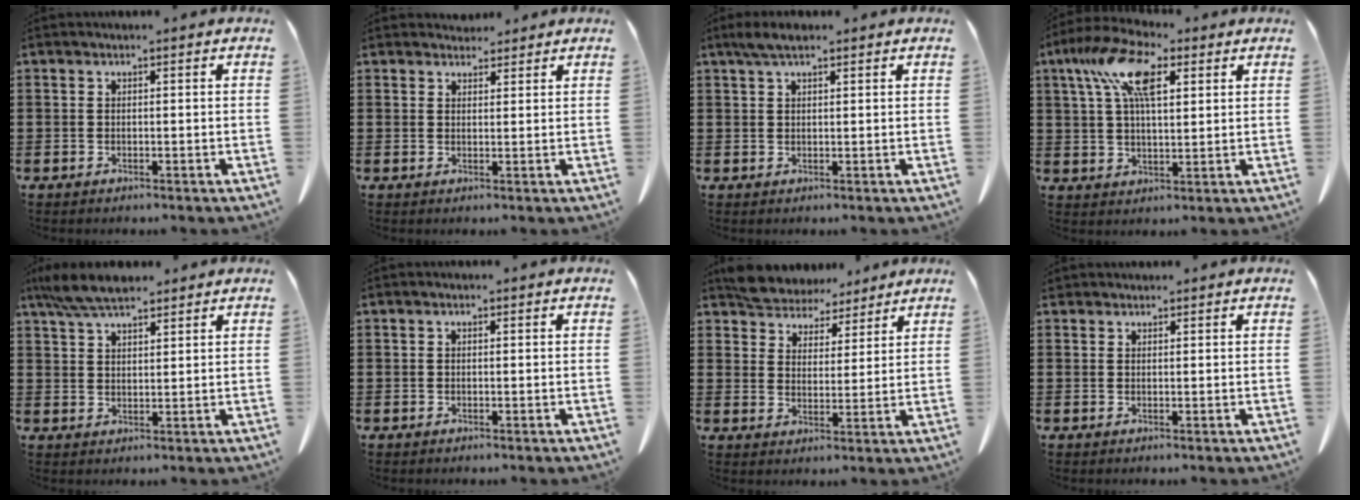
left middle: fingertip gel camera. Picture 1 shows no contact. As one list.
[{"total": 2.4, "force": [2.3, 0.8, 0.1], "torque": [-0.002, -0.006, 0.044]}, {"total": 2.7, "force": [1.7, 0.6, 2.0], "torque": [-0.043, 0.002, 0.031]}, {"total": 11.4, "force": [5.4, 5.0, 8.7], "torque": [-0.187, 0.010, 0.097]}, {"total": 6.3, "force": [5.3, 1.4, 3.2], "torque": [-0.076, -0.011, 0.101]}, {"total": 0.0}, {"total": 5.6, "force": [5.3, 1.8, 0.4], "torque": [-0.037, -0.022, 0.098]}, {"total": 1.0, "force": [1.0, 0.3, 0.0], "torque": [-0.005, 0.000, 0.021]}]